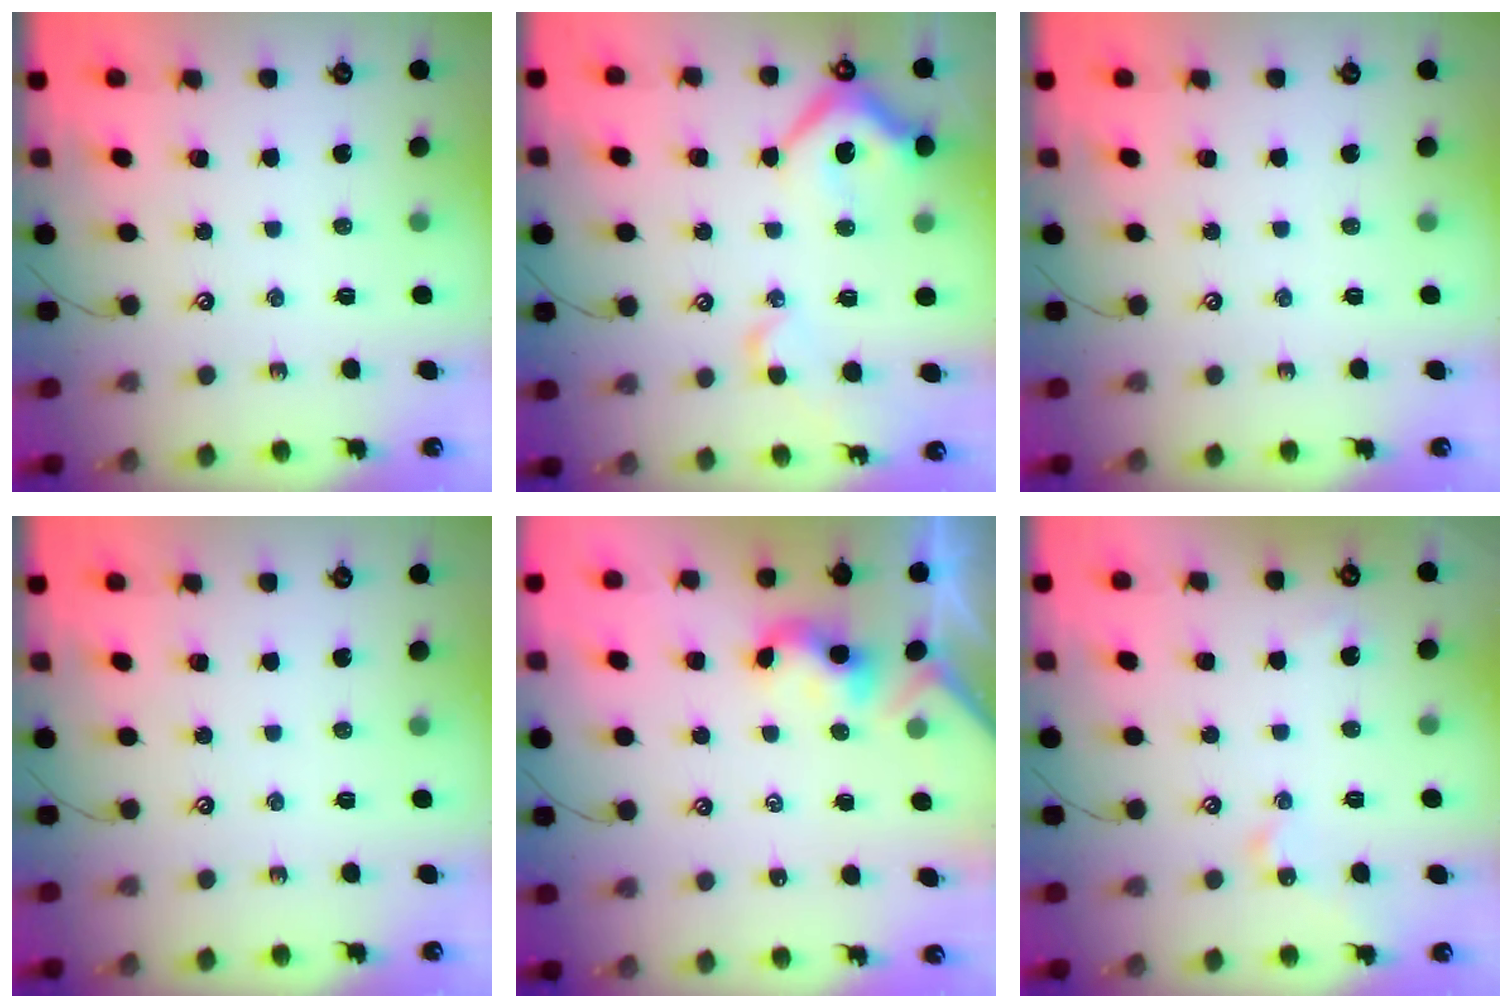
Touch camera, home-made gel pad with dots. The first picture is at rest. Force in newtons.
{"total": 10.5, "press": 10.4, "slide": 1.6}
{"total": 0.0}
{"total": 0.0}
{"total": 2.4, "press": 2.4, "slide": 0.2}
{"total": 2.4, "press": 2.4, "slide": 0.4}